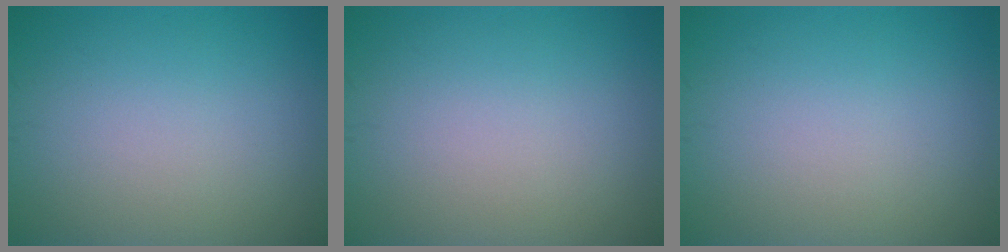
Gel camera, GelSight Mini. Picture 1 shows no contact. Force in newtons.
{"total": 0.0}
{"total": 0.0}